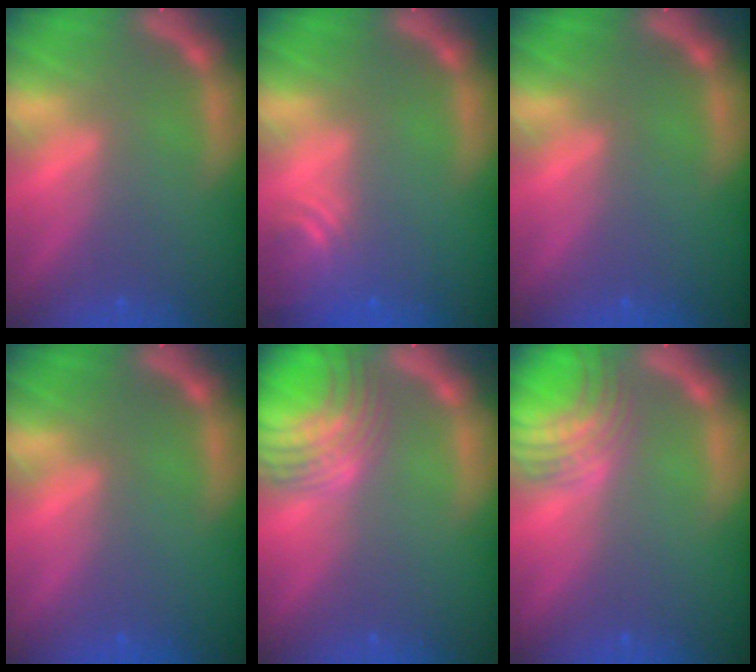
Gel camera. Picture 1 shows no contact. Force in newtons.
{"total": 3.5}
{"total": 0.0}
{"total": 0.0}
{"total": 8.5}
{"total": 6.6}